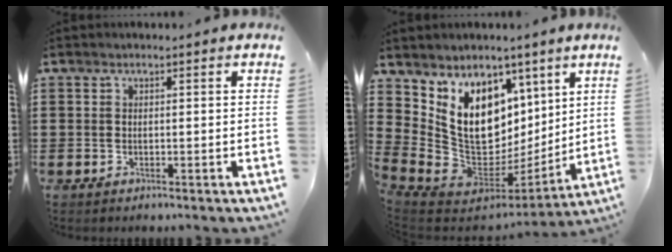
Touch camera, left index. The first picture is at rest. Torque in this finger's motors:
{"motor_torque": [2.14, 0.00, 1.05, 0.11]}